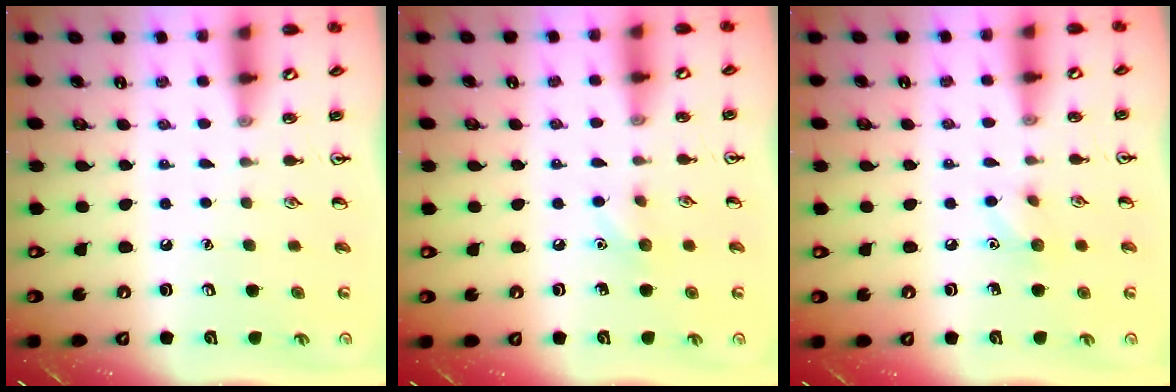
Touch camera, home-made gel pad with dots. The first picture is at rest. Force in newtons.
{"total": 5.8, "press": 5.5, "slide": 1.8}
{"total": 5.2, "press": 5.0, "slide": 1.7}